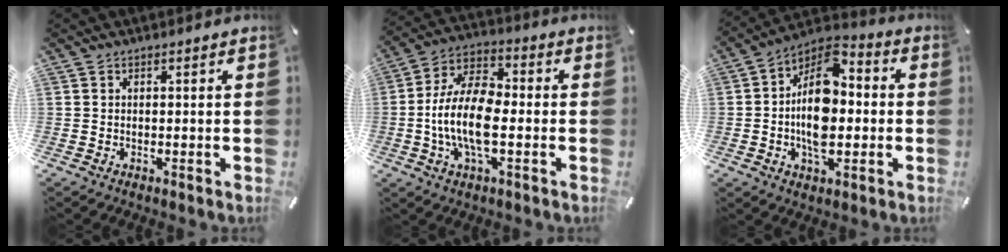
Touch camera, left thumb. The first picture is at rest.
{"total": 13.6, "force": [-2.8, 7.0, 11.3], "torque": [-0.230, 0.009, -0.047]}
{"total": 14.8, "force": [-1.6, 9.2, 11.5], "torque": [-0.219, -0.004, -0.032]}